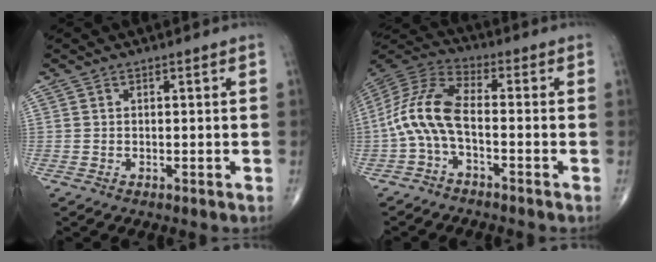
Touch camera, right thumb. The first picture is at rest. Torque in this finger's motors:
{"motor_torque": [0.02, 0.67, 1.17, -0.33, 0.48]}